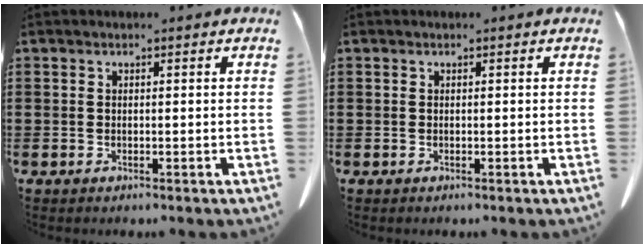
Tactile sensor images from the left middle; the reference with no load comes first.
{"total": 0.0}